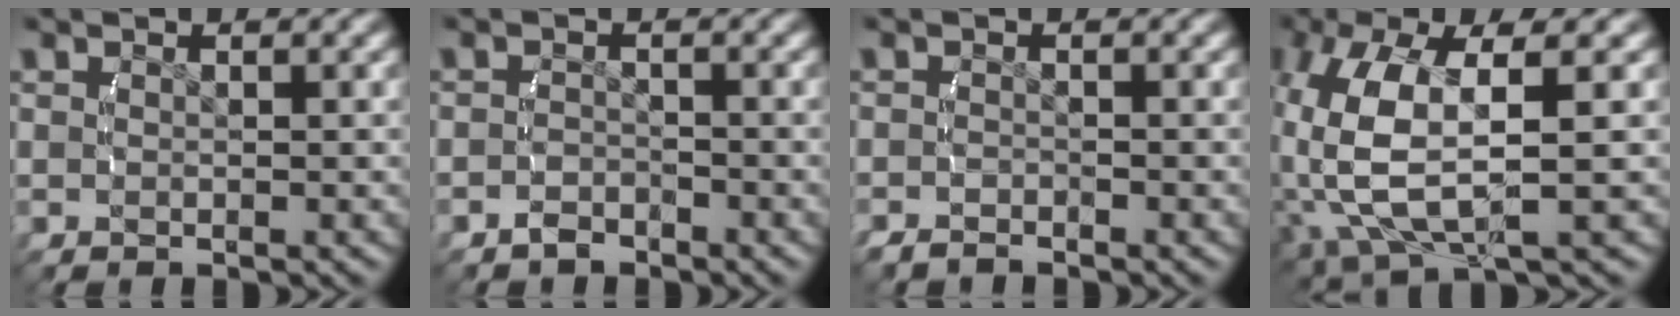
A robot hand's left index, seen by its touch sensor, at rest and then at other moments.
{"total": 1.5, "force": [-1.4, 0.5, 0.0], "torque": [0.000, -0.006, -0.024]}
{"total": 1.4, "force": [-1.3, 0.2, -0.1], "torque": [-0.009, -0.007, -0.022]}
{"total": 10.1, "force": [0.4, 5.8, 8.3], "torque": [-0.203, -0.019, 0.023]}